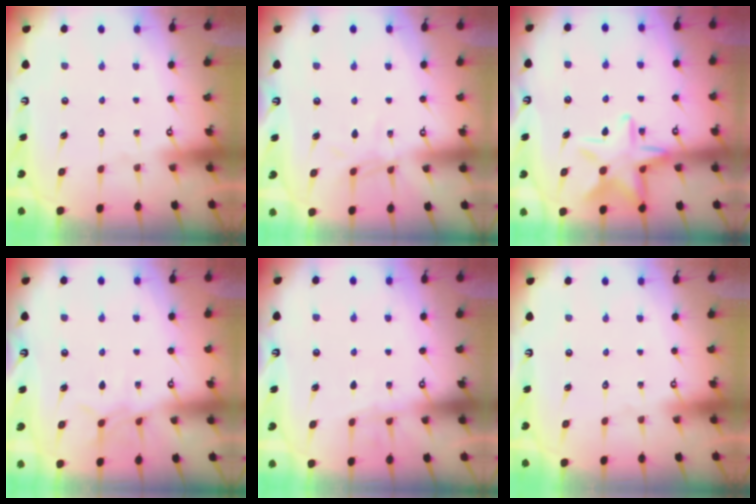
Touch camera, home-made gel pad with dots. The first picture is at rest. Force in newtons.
{"total": 5.5, "press": 5.5, "slide": 0.5}
{"total": 14.6, "press": 14.5, "slide": 1.1}
{"total": 6.7, "press": 6.7, "slide": 0.8}
{"total": 6.1, "press": 6.1, "slide": 0.5}
{"total": 0.0}